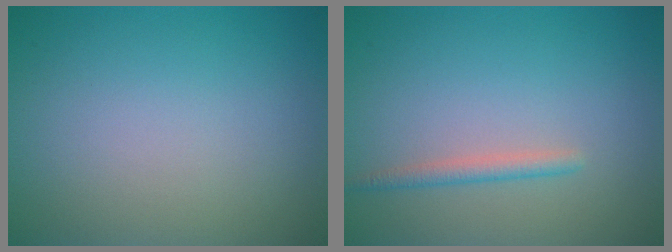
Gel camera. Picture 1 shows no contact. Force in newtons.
{"total": 1.4, "press": 1.4, "slide": 0.2}